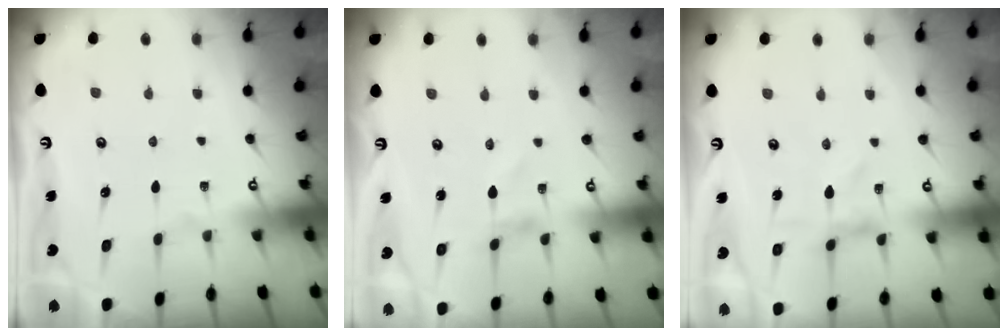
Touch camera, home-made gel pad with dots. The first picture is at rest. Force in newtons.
{"total": 1.1, "press": 1.1, "slide": 0.1}
{"total": 0.0}